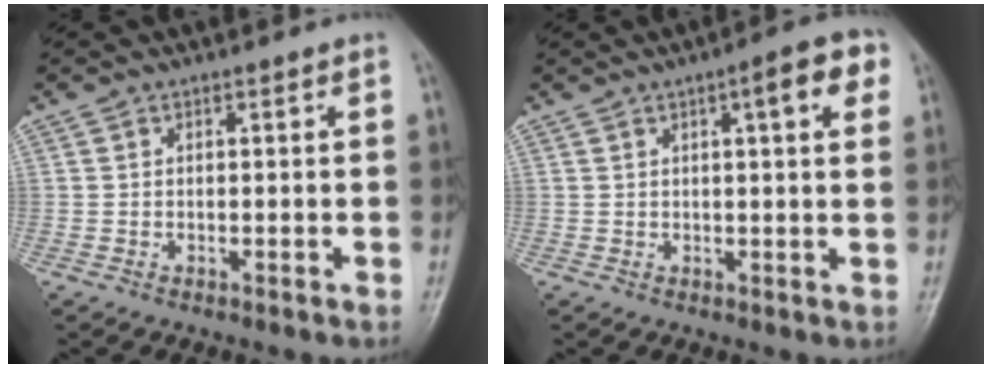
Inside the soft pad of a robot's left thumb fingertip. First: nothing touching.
{"total": 6.9, "force": [2.7, 1.7, 6.1], "torque": [-0.072, 0.005, 0.030]}